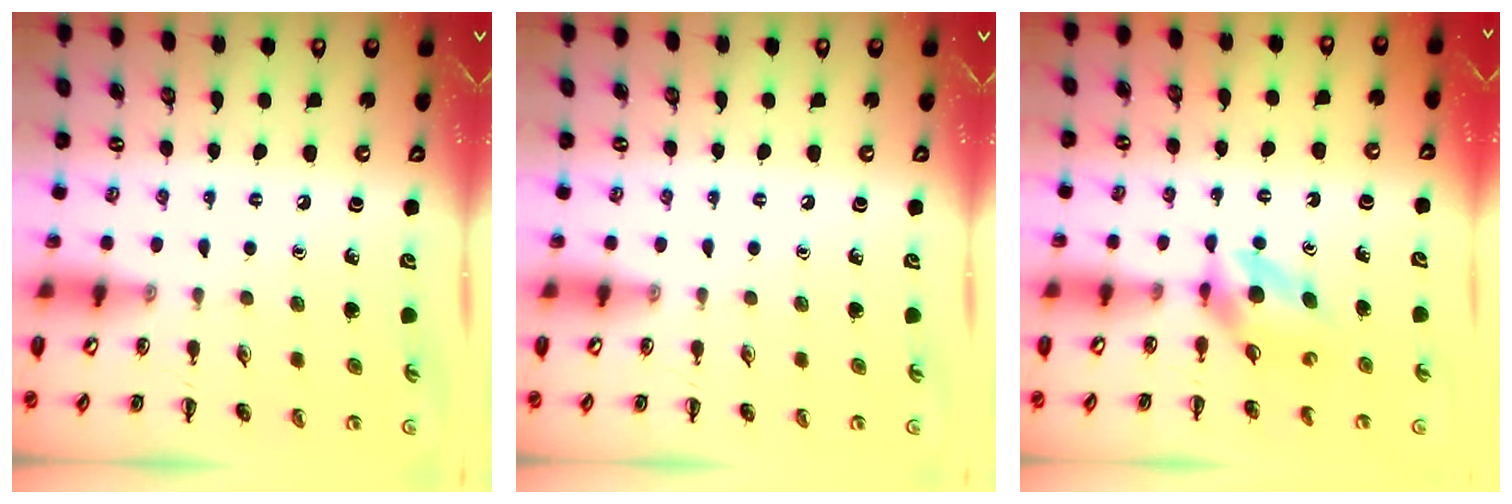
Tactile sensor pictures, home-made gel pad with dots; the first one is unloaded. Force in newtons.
{"total": 0.0}
{"total": 4.2, "press": 4.1, "slide": 0.8}